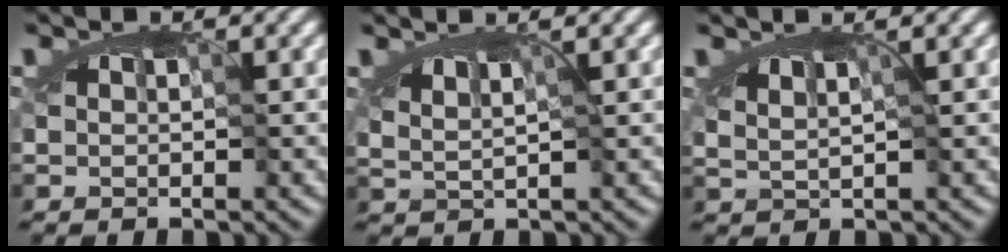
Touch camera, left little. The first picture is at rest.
{"total": 1.1, "force": [0.1, 0.2, 1.0], "torque": [-0.010, 0.001, -0.003]}
{"total": 0.8, "force": [0.1, 0.0, 0.8], "torque": [-0.007, -0.001, -0.004]}